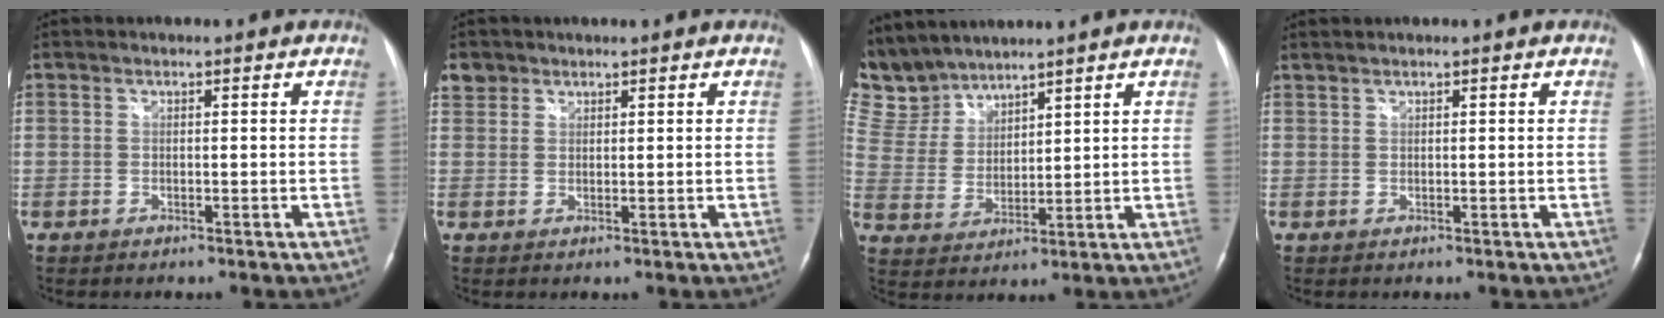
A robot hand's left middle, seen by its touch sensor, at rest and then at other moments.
{"total": 2.7, "force": [1.8, 1.9, 0.1], "torque": [0.002, 0.010, 0.033]}
{"total": 8.8, "force": [8.5, 2.0, 0.4], "torque": [-0.030, 0.014, 0.193]}
{"total": 0.8, "force": [0.8, 0.0, 0.1], "torque": [-0.007, 0.007, 0.021]}